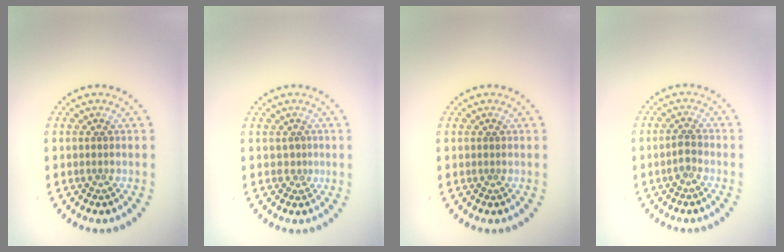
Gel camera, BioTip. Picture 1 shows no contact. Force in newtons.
{"total": 0.8, "press": 0.2, "slide": 0.7}
{"total": 0.0}
{"total": 1.2, "press": 1.0, "slide": 0.6}